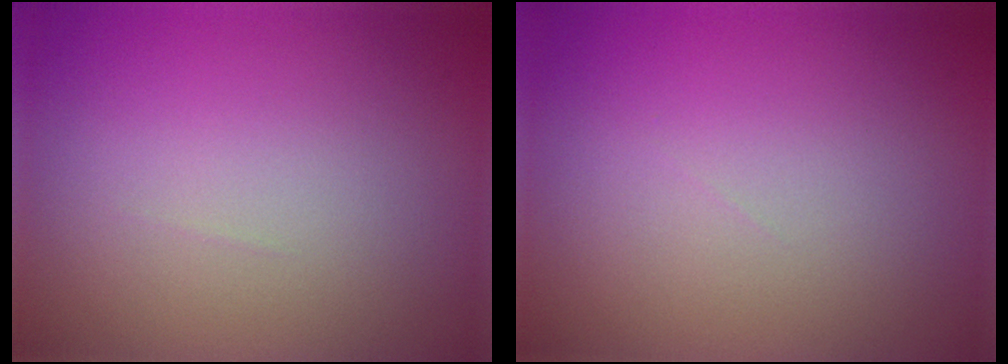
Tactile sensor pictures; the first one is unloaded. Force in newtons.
{"total": 0.0}